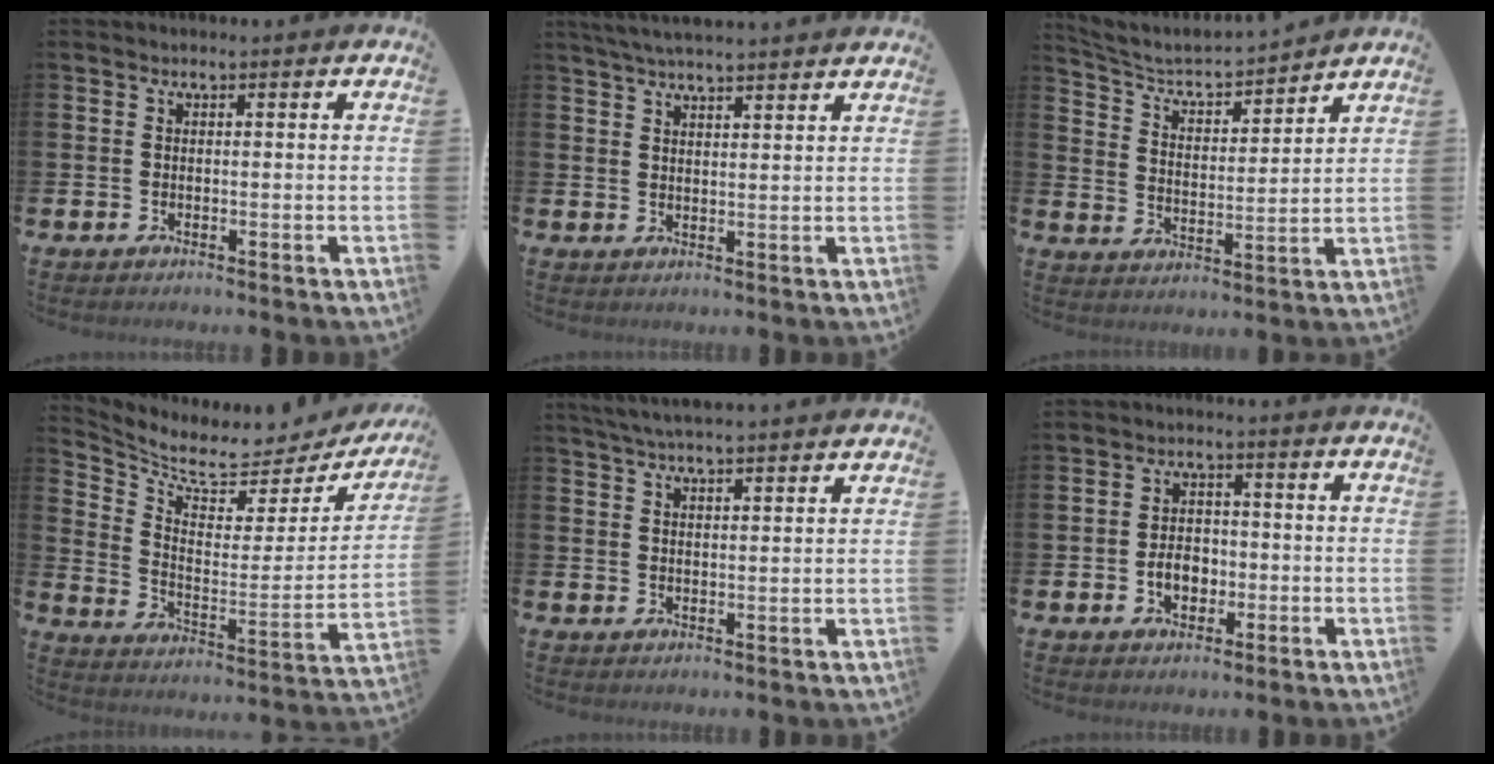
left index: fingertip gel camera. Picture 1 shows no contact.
{"total": 4.4, "force": [4.2, -0.1, 1.2], "torque": [-0.030, -0.013, 0.076]}
{"total": 4.4, "force": [4.1, 0.9, 1.1], "torque": [-0.049, -0.038, 0.064]}
{"total": 6.3, "force": [5.5, 2.2, 2.1], "torque": [-0.069, -0.055, 0.088]}
{"total": 4.5, "force": [4.4, -0.3, 1.0], "torque": [-0.035, -0.012, 0.080]}
{"total": 3.9, "force": [-1.2, 2.7, 2.4], "torque": [-0.030, -0.003, -0.030]}